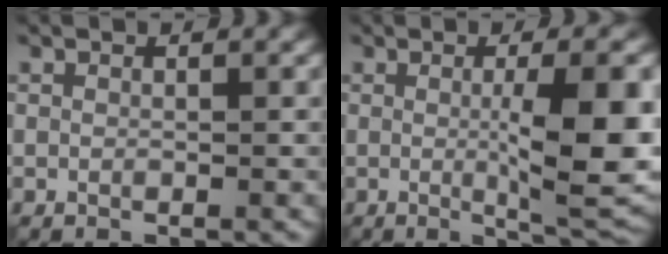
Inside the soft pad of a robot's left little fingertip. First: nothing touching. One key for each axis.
{"total": 8.7, "fx": -0.1, "fy": 2.0, "fz": 8.5, "tx": -0.114, "ty": -0.007, "tz": 0.002}